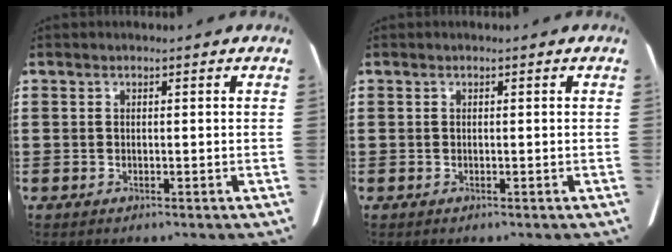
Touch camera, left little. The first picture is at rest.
{"total": 0.0}